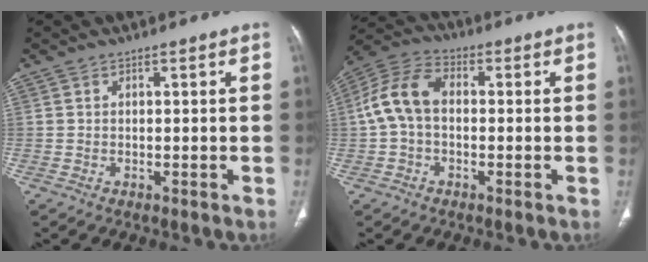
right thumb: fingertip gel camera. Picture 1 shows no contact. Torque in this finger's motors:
{"motor_torque": [-0.48, 0.43, 0.56, -0.52, 0.11]}